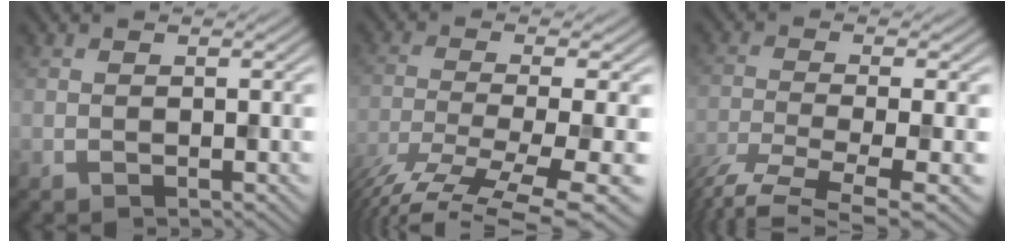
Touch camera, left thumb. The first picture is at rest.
{"total": 11.6, "force": [-7.9, 2.4, 8.1], "torque": [-0.162, -0.018, -0.120]}
{"total": 8.1, "force": [-5.4, 1.6, 5.8], "torque": [-0.115, -0.018, -0.095]}